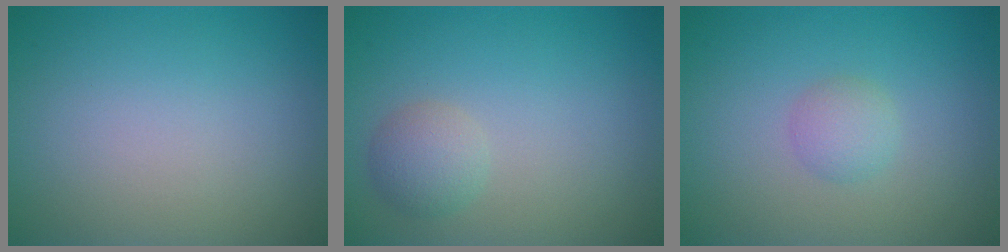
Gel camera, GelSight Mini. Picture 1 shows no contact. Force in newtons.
{"total": 2.1, "press": 2.1, "slide": 0.0}
{"total": 1.6, "press": 1.6, "slide": 0.0}